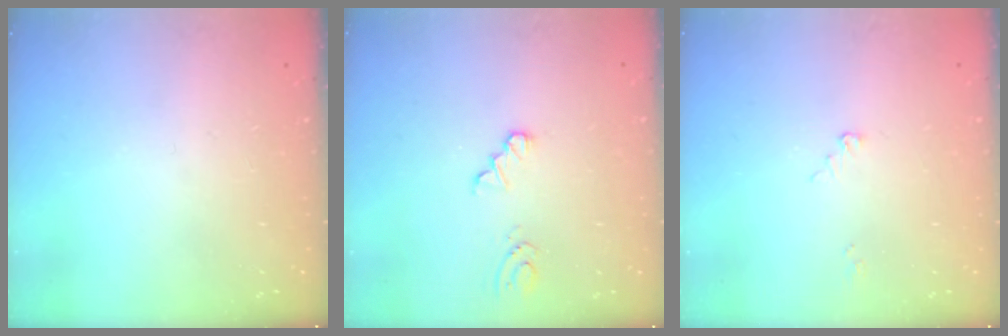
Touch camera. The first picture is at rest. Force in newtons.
{"total": 1.1, "press": 1.1, "slide": 0.2}
{"total": 2.4, "press": 2.4, "slide": 0.3}